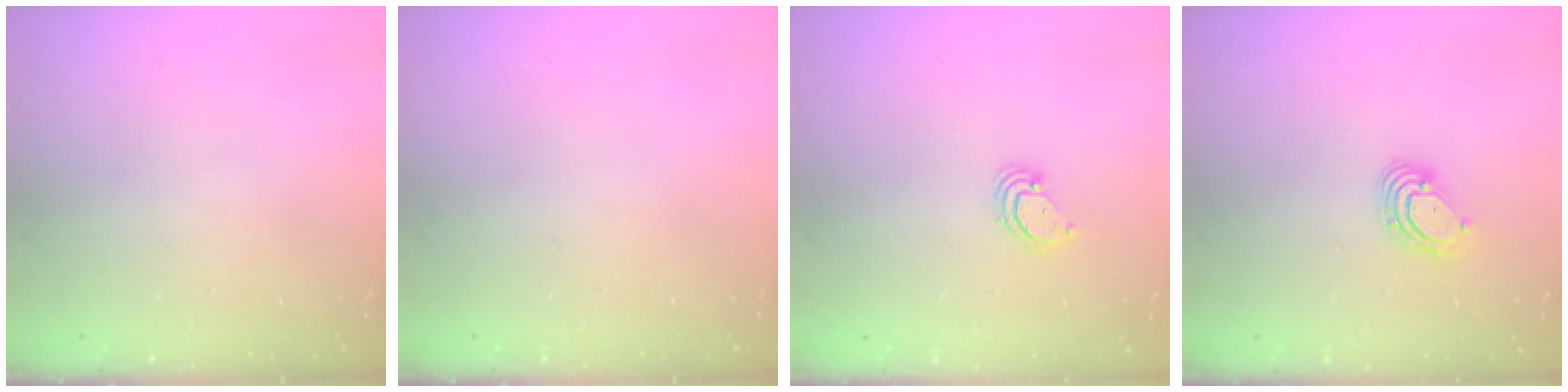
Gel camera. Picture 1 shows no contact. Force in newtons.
{"total": 0.0}
{"total": 2.6, "press": 2.6, "slide": 0.2}
{"total": 6.2, "press": 6.1, "slide": 0.9}